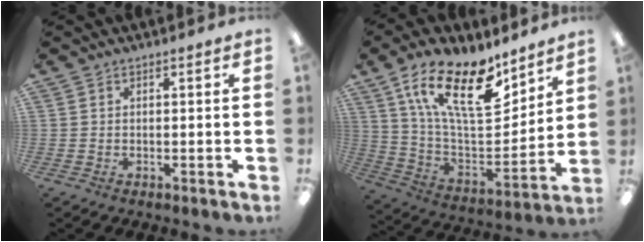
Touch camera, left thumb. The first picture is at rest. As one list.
[{"total": 21.7, "force": [13.6, 8.9, 14.4], "torque": [-0.253, -0.074, 0.239]}]